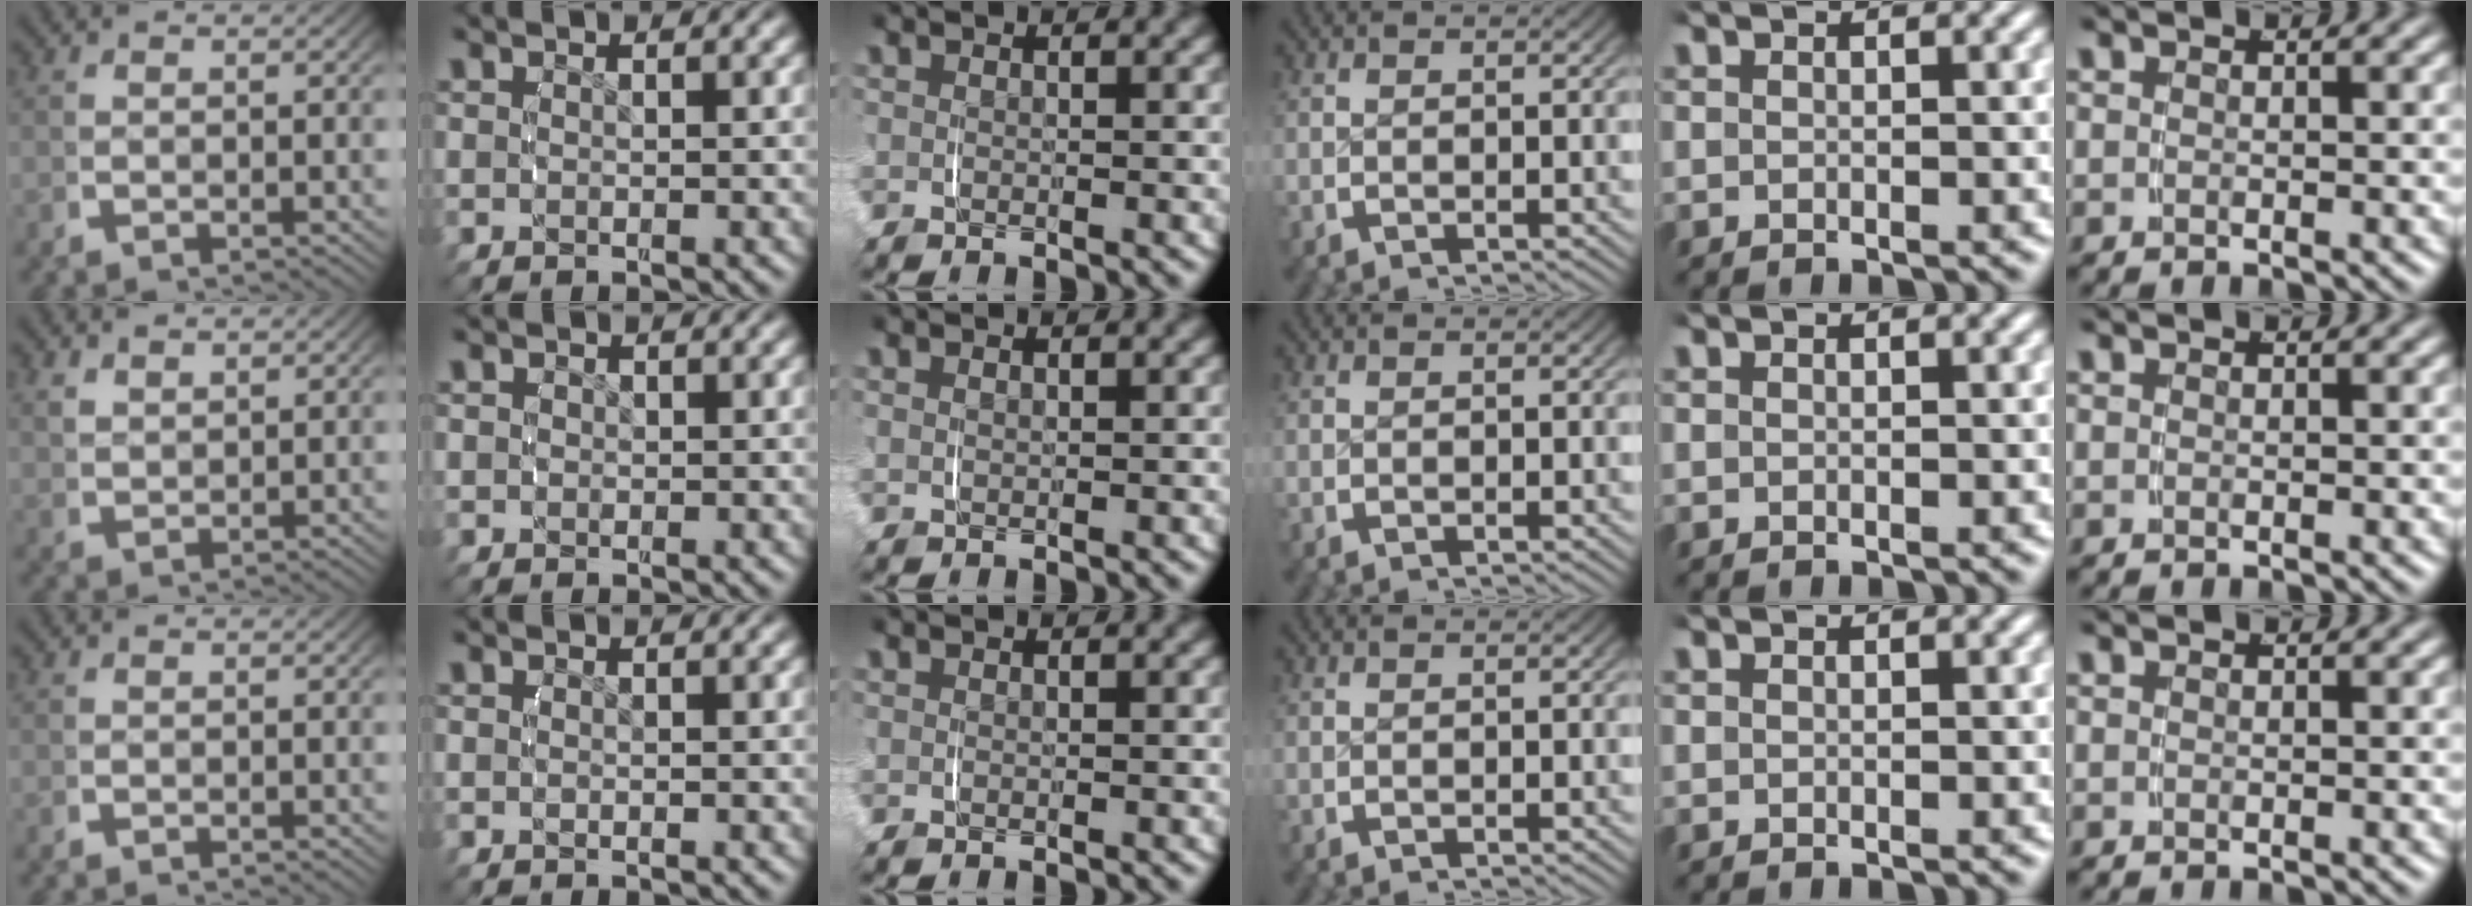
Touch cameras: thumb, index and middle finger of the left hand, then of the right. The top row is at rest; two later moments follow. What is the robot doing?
{"motion": "lift_and_place", "object": "scarf"}